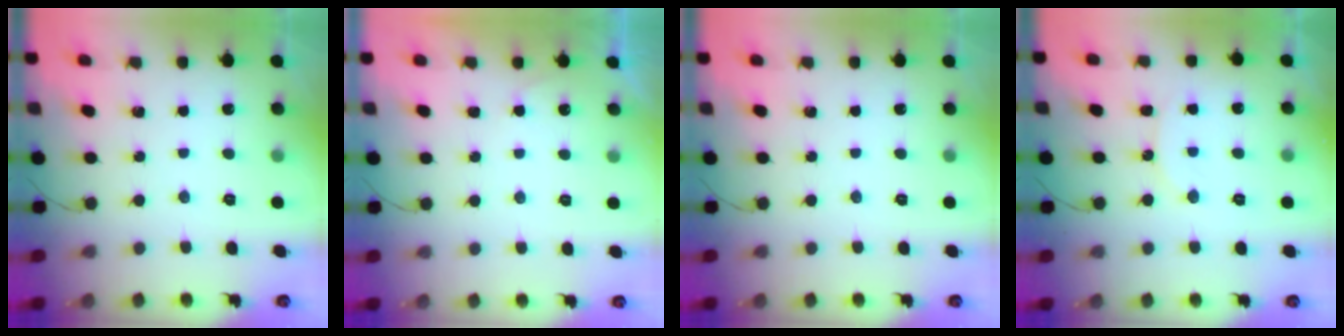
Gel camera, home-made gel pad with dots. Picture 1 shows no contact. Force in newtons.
{"total": 3.3, "press": 3.3, "slide": 0.7}
{"total": 0.0}
{"total": 7.6, "press": 7.6, "slide": 0.7}